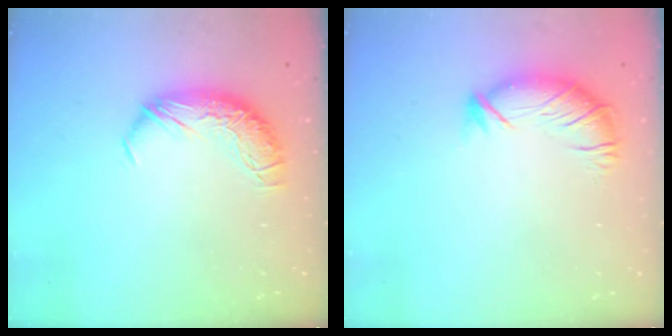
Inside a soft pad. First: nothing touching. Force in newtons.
{"total": 2.9, "press": 2.0, "slide": 2.0}